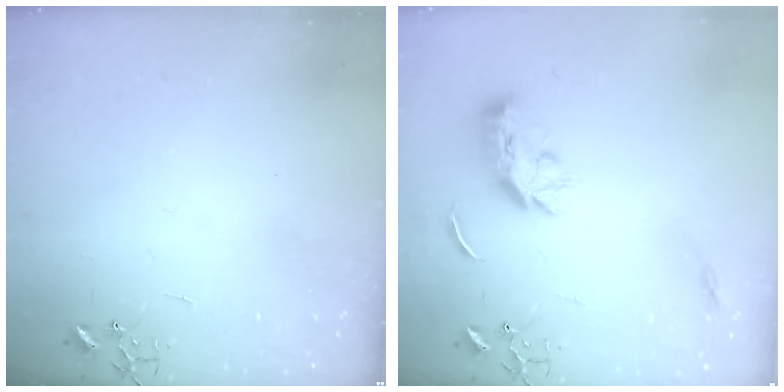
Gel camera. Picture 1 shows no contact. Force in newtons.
{"total": 9.9, "press": 9.9, "slide": 0.3}